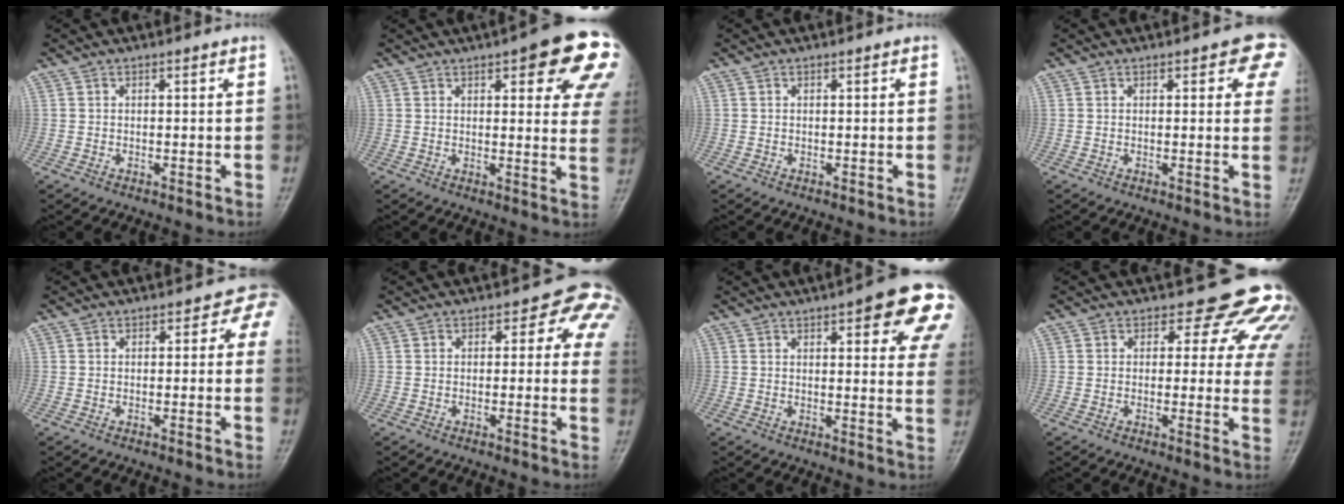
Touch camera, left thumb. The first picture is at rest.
{"total": 17.2, "force": [7.9, 5.4, 14.3], "torque": [-0.145, -0.021, 0.086]}
{"total": 0.0}
{"total": 5.8, "force": [2.6, 2.7, 4.4], "torque": [-0.011, -0.003, 0.019]}
{"total": 3.4, "force": [0.5, 2.6, 2.2], "torque": [0.014, 0.008, -0.010]}
{"total": 7.0, "force": [1.5, 4.4, 5.2], "torque": [-0.009, 0.006, 0.001]}
{"total": 15.3, "force": [6.6, 4.8, 12.9], "torque": [-0.124, -0.016, 0.071]}
{"total": 10.6, "force": [6.7, 6.3, 5.3], "torque": [-0.002, -0.025, 0.051]}